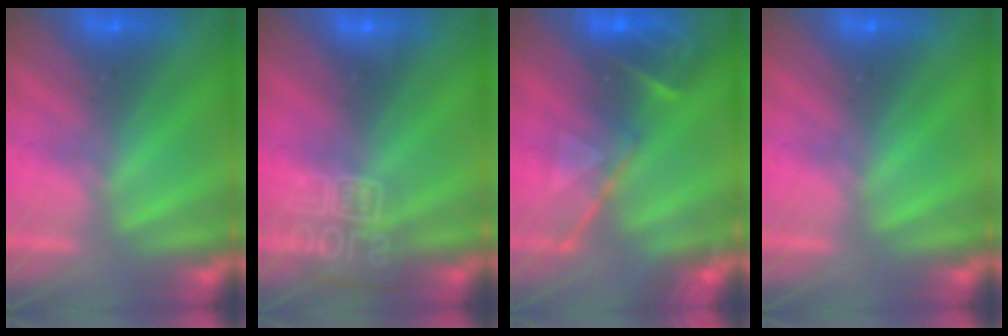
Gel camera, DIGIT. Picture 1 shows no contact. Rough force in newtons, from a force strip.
{"total": 7.1}
{"total": 9.0}
{"total": 0.0}